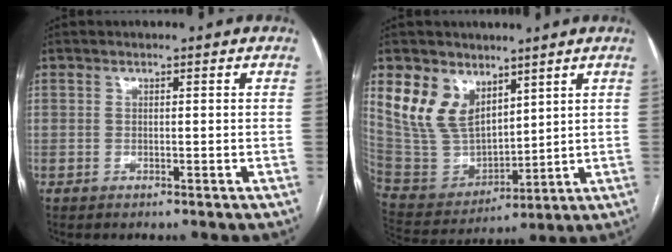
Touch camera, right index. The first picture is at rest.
{"total": 12.7, "force": [5.8, 6.7, 9.1], "torque": [-0.203, 0.009, 0.128]}